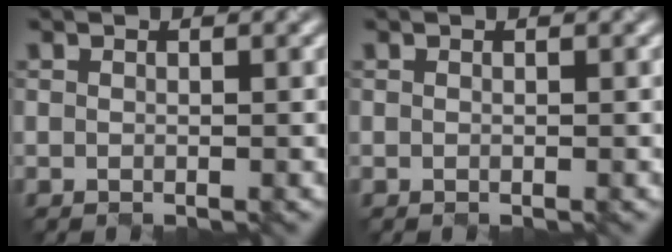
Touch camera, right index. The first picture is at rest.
{"total": 0.0}